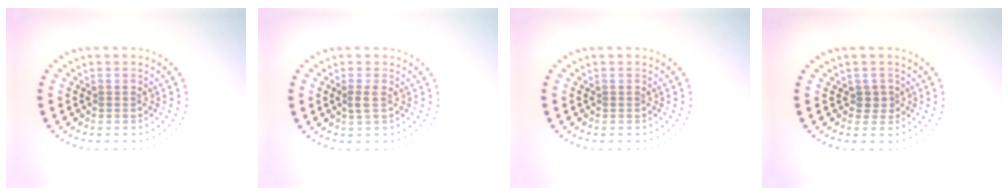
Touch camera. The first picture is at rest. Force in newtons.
{"total": 1.0, "press": 1.0, "slide": 0.4}
{"total": 0.0}
{"total": 1.3, "press": 0.9, "slide": 0.9}